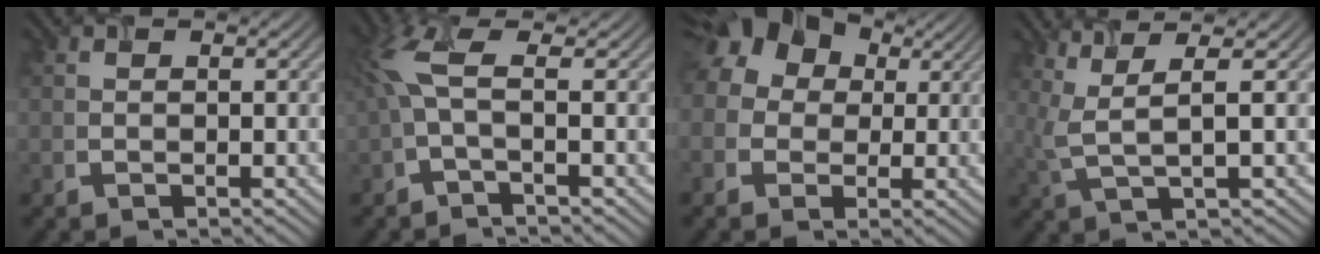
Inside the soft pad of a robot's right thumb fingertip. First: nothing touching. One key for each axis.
{"total": 4.1, "fx": 0.1, "fy": 0.8, "fz": 4.0, "tx": -0.094, "ty": 0.005, "tz": -0.002}
{"total": 12.8, "fx": 3.6, "fy": 10.4, "fz": 6.7, "tx": -0.157, "ty": 0.029, "tz": 0.039}
{"total": 4.1, "fx": 1.4, "fy": 0.7, "fz": 3.7, "tx": -0.090, "ty": 0.006, "tz": 0.039}